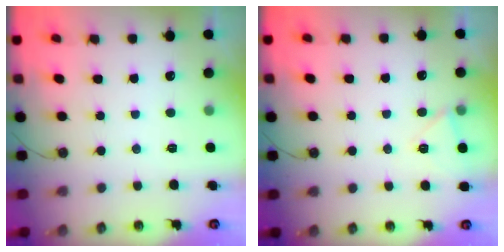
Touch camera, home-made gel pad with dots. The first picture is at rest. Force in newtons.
{"total": 4.8, "press": 3.2, "slide": 3.6}